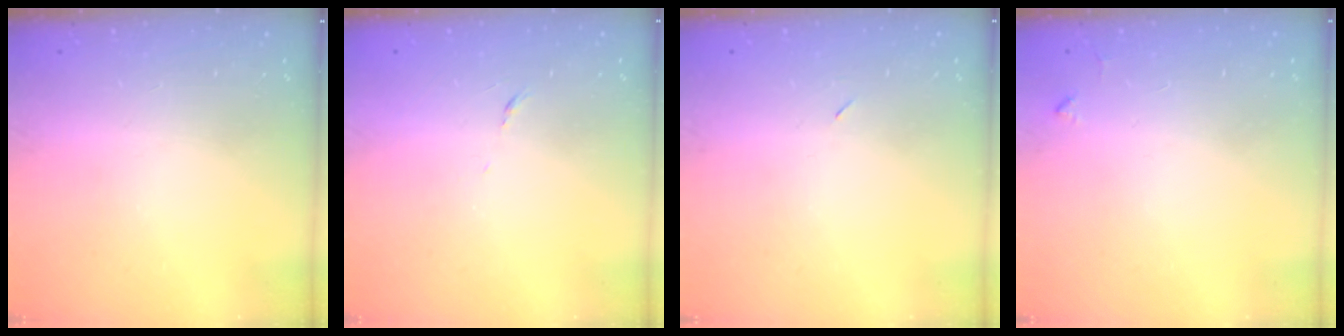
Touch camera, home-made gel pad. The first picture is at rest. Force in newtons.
{"total": 3.9, "press": 3.8, "slide": 0.9}
{"total": 2.3, "press": 2.0, "slide": 1.2}
{"total": 3.5, "press": 3.5, "slide": 0.5}